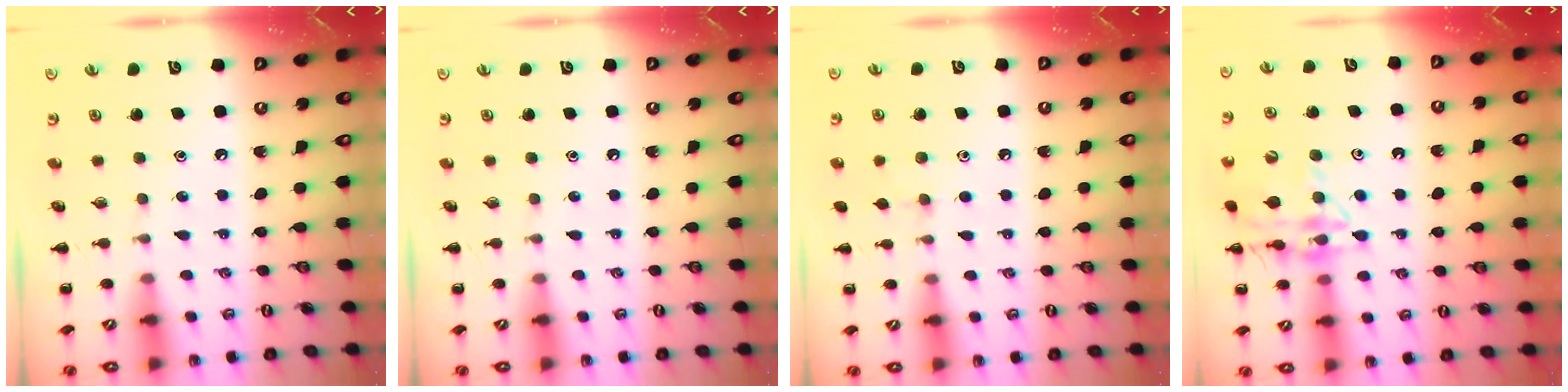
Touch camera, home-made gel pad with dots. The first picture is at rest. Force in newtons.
{"total": 0.0}
{"total": 4.2, "press": 4.0, "slide": 1.3}
{"total": 15.6, "press": 15.5, "slide": 1.4}